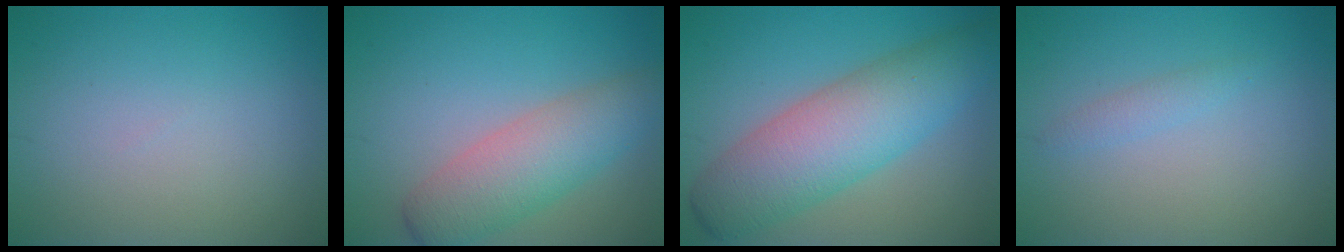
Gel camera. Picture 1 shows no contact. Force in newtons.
{"total": 5.5, "press": 5.5, "slide": 0.3}
{"total": 8.2, "press": 8.2, "slide": 0.1}
{"total": 1.1, "press": 1.1, "slide": 0.0}